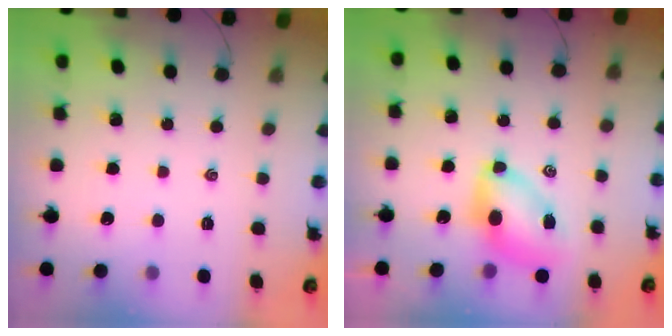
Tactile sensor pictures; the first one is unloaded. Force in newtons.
{"total": 7.1, "press": 7.0, "slide": 1.1}